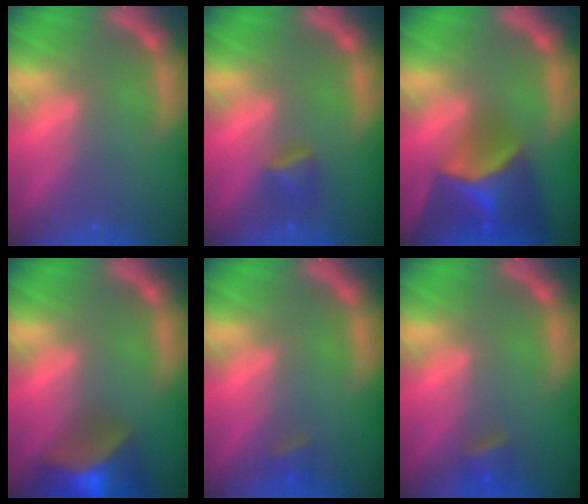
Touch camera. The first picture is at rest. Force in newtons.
{"total": 1.9}
{"total": 8.9}
{"total": 9.9}
{"total": 1.4}
{"total": 1.9}